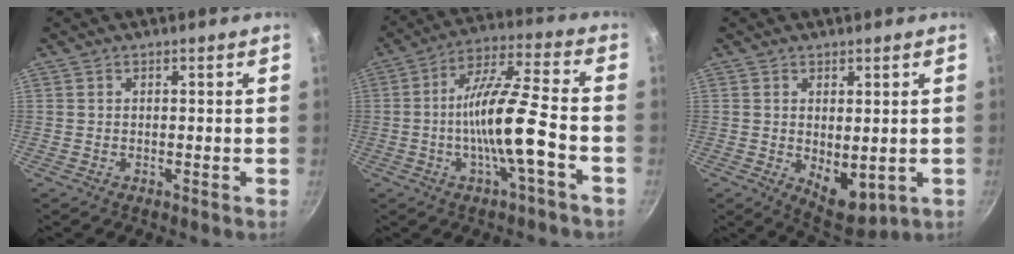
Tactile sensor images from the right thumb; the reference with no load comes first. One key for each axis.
{"total": 14.0, "fx": -3.9, "fy": 2.4, "fz": 13.2, "tx": -0.231, "ty": 0.034, "tz": -0.077}
{"total": 7.5, "fx": -0.3, "fy": 4.2, "fz": 6.2, "tx": -0.071, "ty": -0.019, "tz": 0.012}